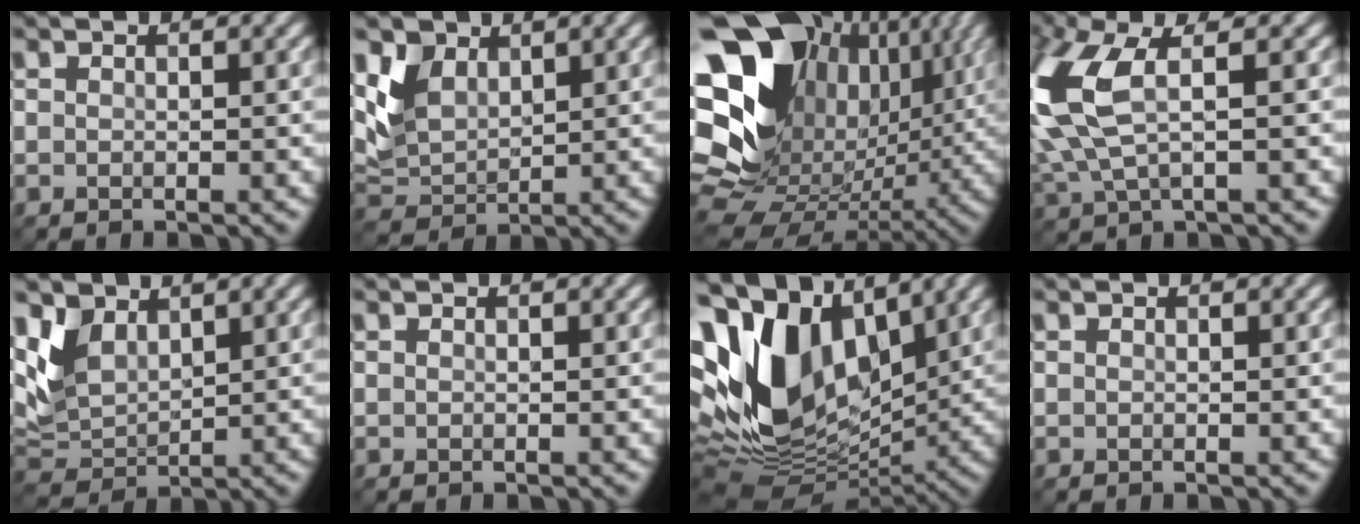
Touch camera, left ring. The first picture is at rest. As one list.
[{"total": 3.8, "force": [2.0, 2.7, 1.8], "torque": [-0.052, -0.007, 0.044]}, {"total": 21.0, "force": [3.9, 16.8, 12.1], "torque": [-0.256, 0.028, 0.065]}, {"total": 8.3, "force": [1.3, 3.8, 7.3], "torque": [-0.202, 0.009, 0.027]}, {"total": 3.9, "force": [2.3, 2.5, 2.0], "torque": [-0.057, -0.008, 0.050]}, {"total": 0.0}, {"total": 13.7, "force": [3.0, 9.0, 9.9], "torque": [-0.219, 0.010, 0.051]}, {"total": 0.0}]